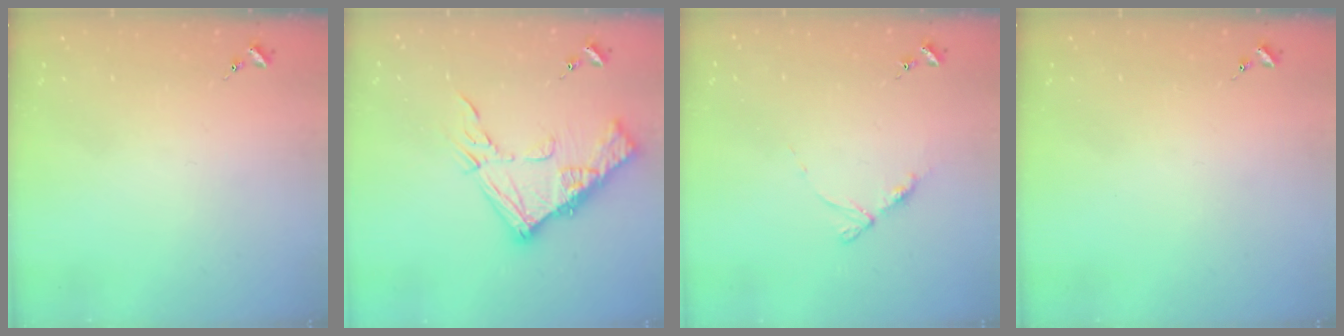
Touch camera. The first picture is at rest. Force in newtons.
{"total": 16.7, "press": 16.6, "slide": 1.8}
{"total": 6.9, "press": 6.8, "slide": 0.7}
{"total": 0.0}